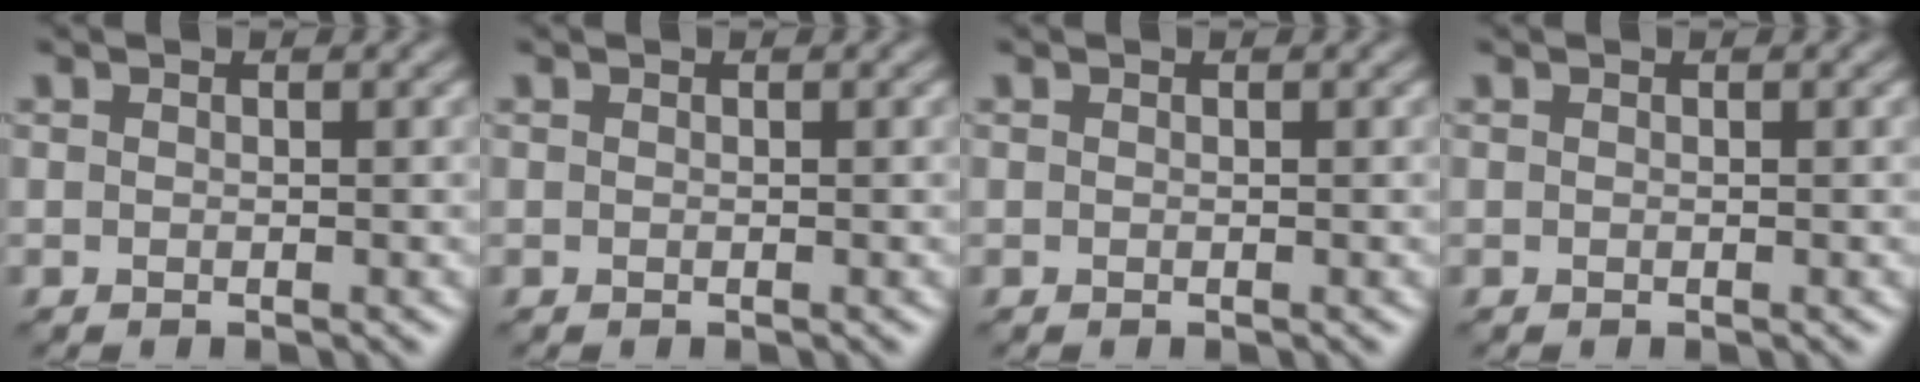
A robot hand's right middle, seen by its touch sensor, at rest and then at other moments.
{"total": 0.0}
{"total": 0.0}
{"total": 0.0}